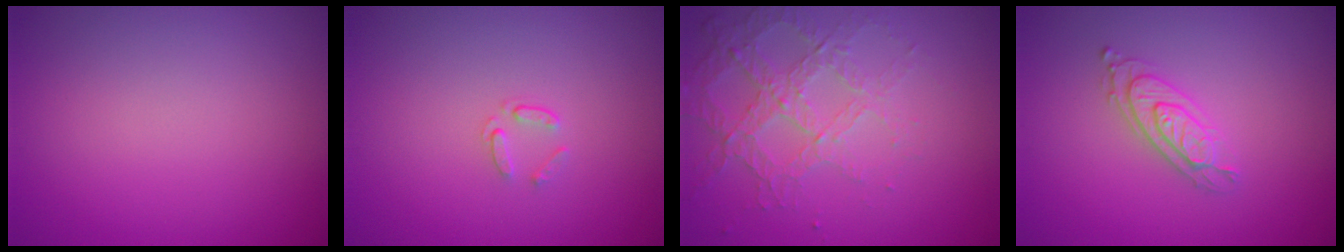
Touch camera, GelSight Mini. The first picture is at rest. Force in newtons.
{"total": 0.7, "press": 0.5, "slide": 0.5}
{"total": 4.3, "press": 3.0, "slide": 3.0}
{"total": 2.6, "press": 2.3, "slide": 1.3}